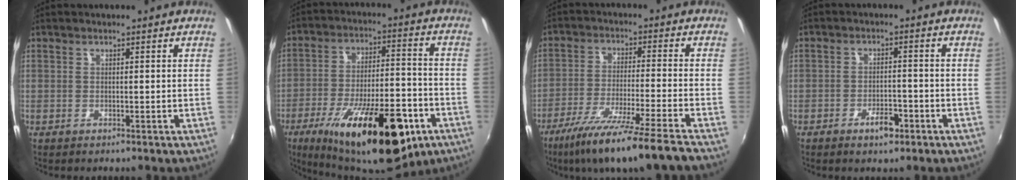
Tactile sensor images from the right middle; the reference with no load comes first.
{"total": 24.8, "force": [-13.8, 9.2, 18.5], "torque": [-0.306, -0.028, -0.201]}
{"total": 16.0, "force": [-12.9, -1.5, 9.4], "torque": [-0.179, -0.048, -0.212]}
{"total": 4.0, "force": [-2.6, 1.8, 2.4], "torque": [-0.048, -0.004, -0.040]}